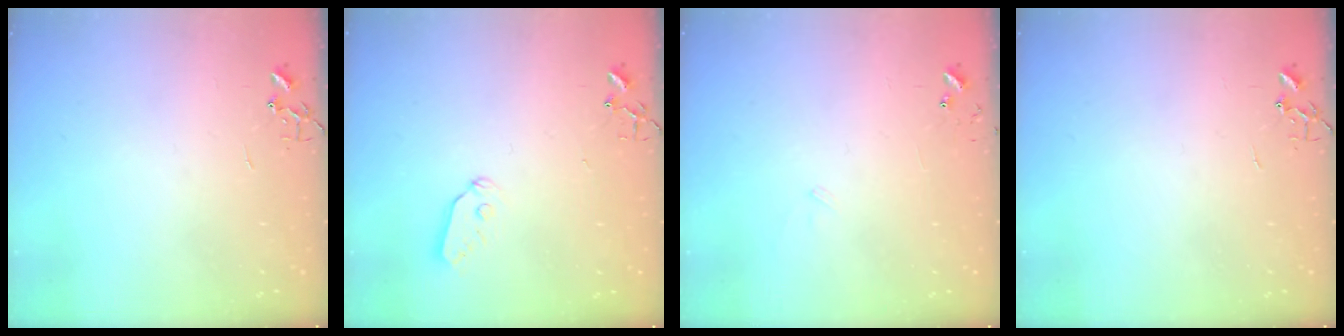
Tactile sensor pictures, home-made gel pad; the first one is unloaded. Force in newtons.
{"total": 6.4, "press": 6.4, "slide": 0.3}
{"total": 5.8, "press": 5.8, "slide": 0.5}
{"total": 0.0}